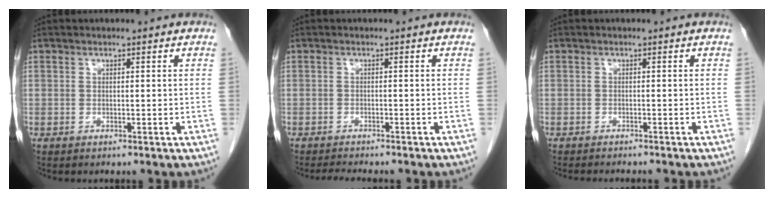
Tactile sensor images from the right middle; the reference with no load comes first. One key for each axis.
{"total": 3.7, "fx": -3.4, "fy": 0.4, "fz": 1.5, "tx": -0.022, "ty": -0.010, "tz": -0.049}
{"total": 4.9, "fx": -4.4, "fy": 0.7, "fz": 2.0, "tx": -0.021, "ty": -0.006, "tz": -0.057}